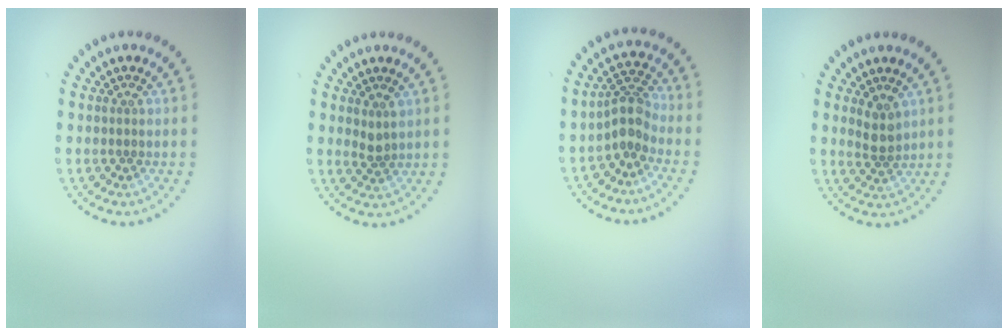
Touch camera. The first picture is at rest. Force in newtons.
{"total": 1.2, "press": 1.0, "slide": 0.6}
{"total": 2.7, "press": 2.0, "slide": 1.7}
{"total": 2.1, "press": 1.7, "slide": 1.1}